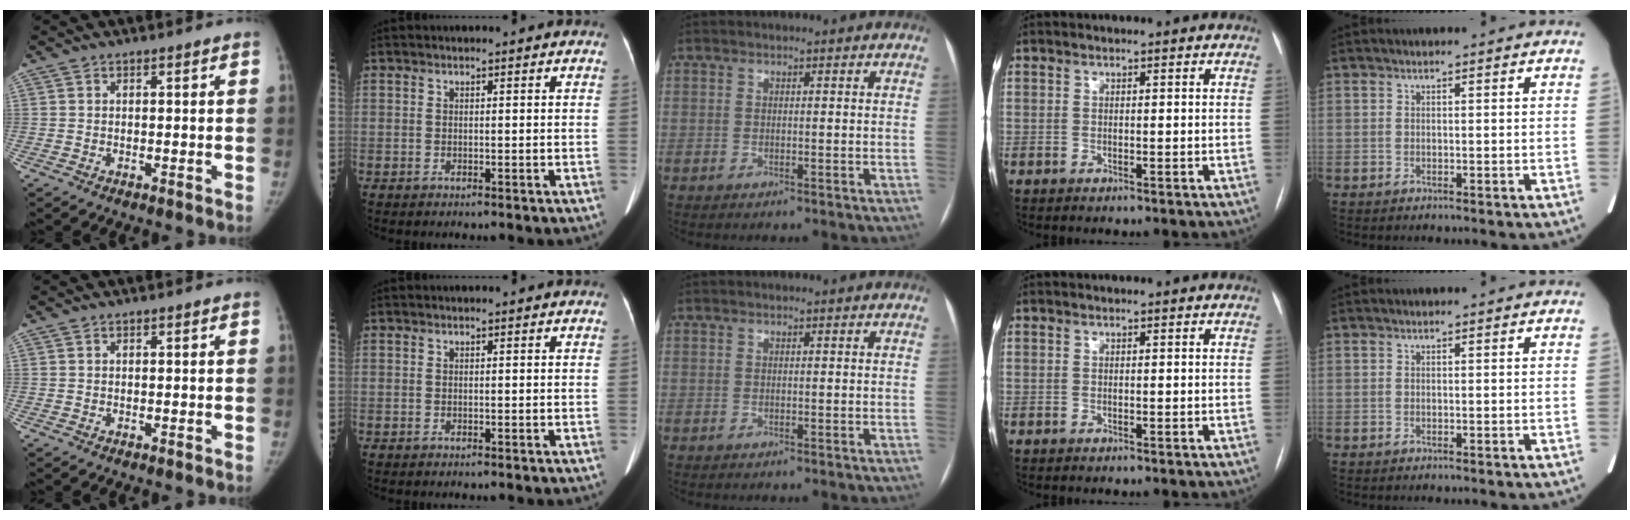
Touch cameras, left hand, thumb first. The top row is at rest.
{}